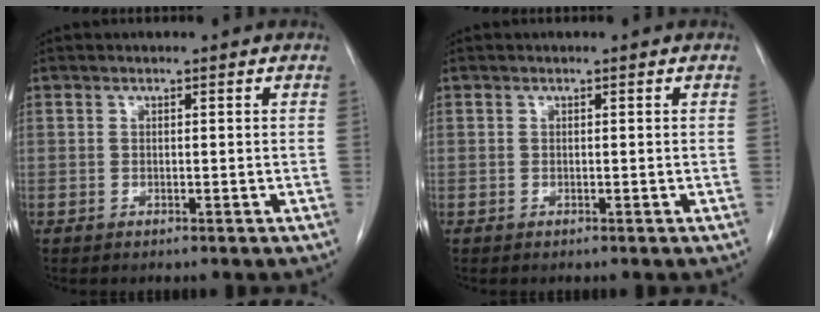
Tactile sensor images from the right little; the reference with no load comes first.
{"total": 0.0}